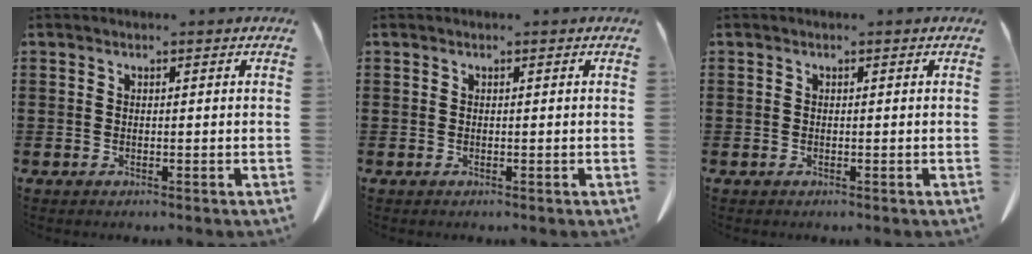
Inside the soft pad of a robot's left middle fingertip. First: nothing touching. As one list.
[{"total": 0.0}, {"total": 0.0}]